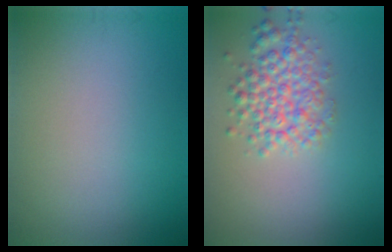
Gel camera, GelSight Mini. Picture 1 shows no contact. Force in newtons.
{"total": 4.0, "press": 4.0, "slide": 0.2}